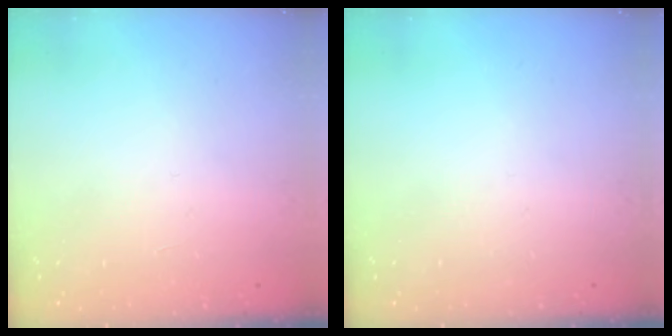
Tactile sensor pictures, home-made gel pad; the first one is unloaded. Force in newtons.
{"total": 0.0}